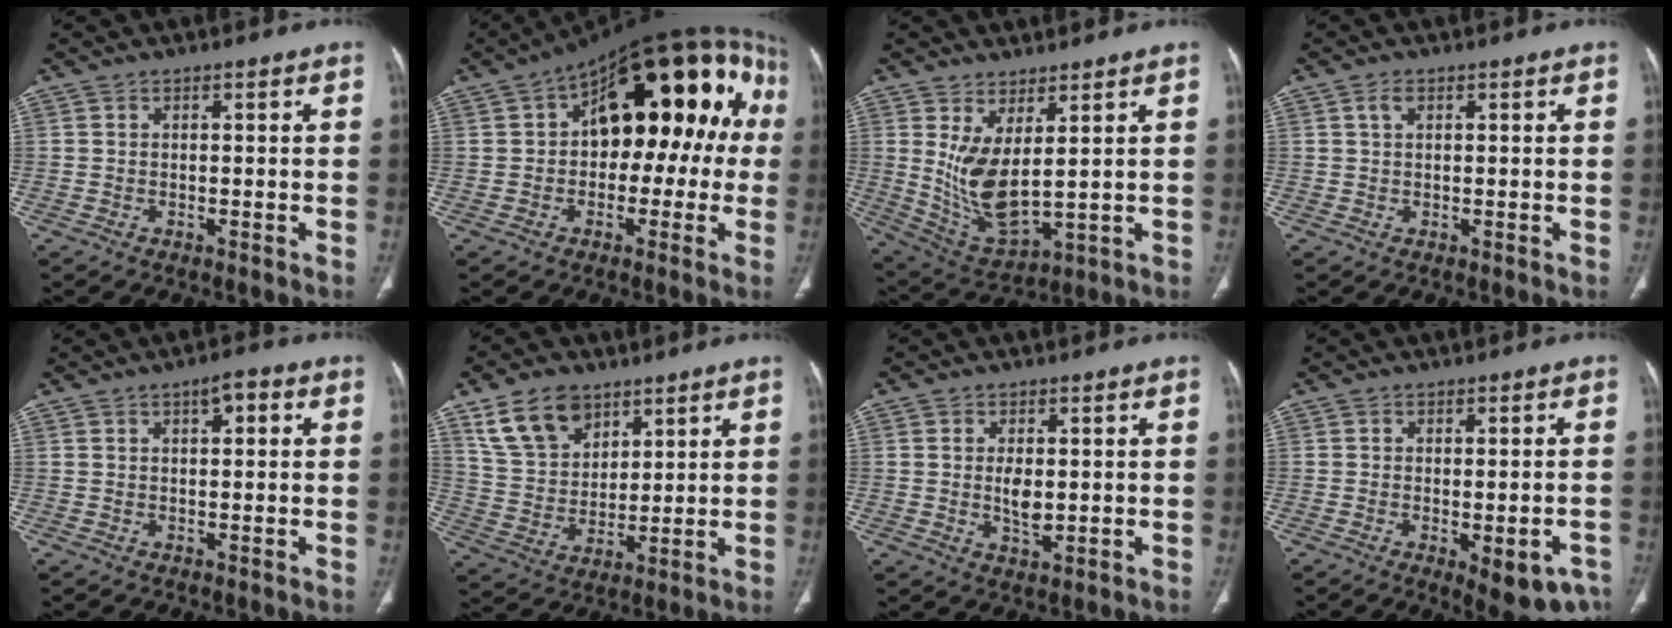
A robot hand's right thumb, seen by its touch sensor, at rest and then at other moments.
{"total": 24.6, "force": [3.2, 13.1, 20.6], "torque": [-0.253, 0.053, 0.036]}
{"total": 10.4, "force": [2.6, 4.1, 9.2], "torque": [-0.180, -0.036, 0.071]}
{"total": 1.6, "force": [0.7, 0.9, 1.1], "torque": [-0.020, 0.005, 0.014]}
{"total": 3.7, "force": [1.4, 1.6, 3.0], "torque": [-0.036, 0.003, 0.016]}
{"total": 12.1, "force": [7.4, 7.7, 5.7], "torque": [-0.084, -0.028, 0.150]}
{"total": 4.4, "force": [0.2, 2.3, 3.7], "torque": [-0.065, -0.009, 0.007]}
{"total": 10.4, "force": [-4.7, 4.4, 8.2], "torque": [-0.082, 0.013, -0.050]}